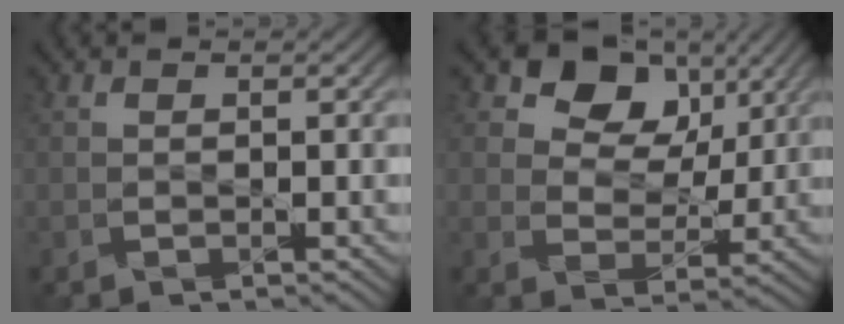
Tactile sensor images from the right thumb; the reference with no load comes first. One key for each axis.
{"total": 9.4, "fx": 5.4, "fy": 6.2, "fz": 4.6, "tx": -0.088, "ty": 0.008, "tz": 0.081}